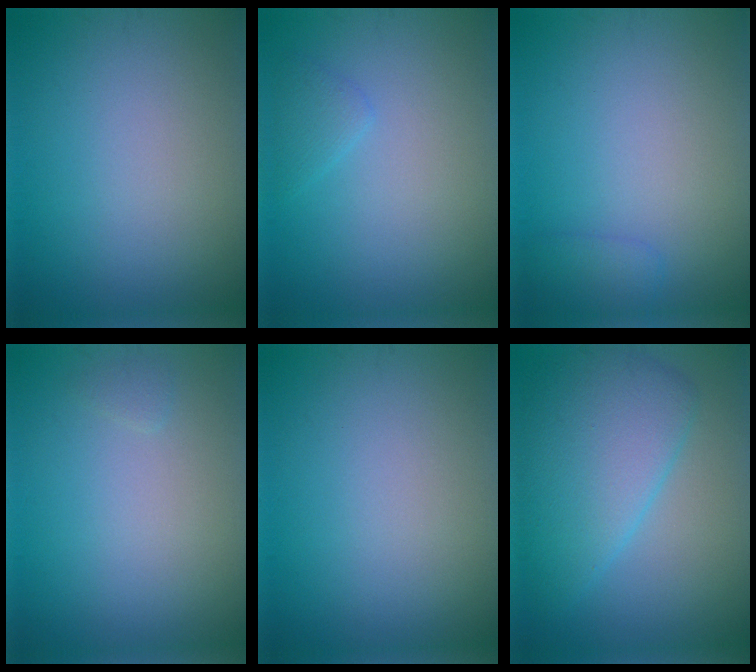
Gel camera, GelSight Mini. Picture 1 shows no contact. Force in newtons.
{"total": 1.3, "press": 1.3, "slide": 0.1}
{"total": 1.3, "press": 1.3, "slide": 0.1}
{"total": 0.5, "press": 0.5, "slide": 0.1}
{"total": 0.0}
{"total": 6.8, "press": 6.8, "slide": 0.1}